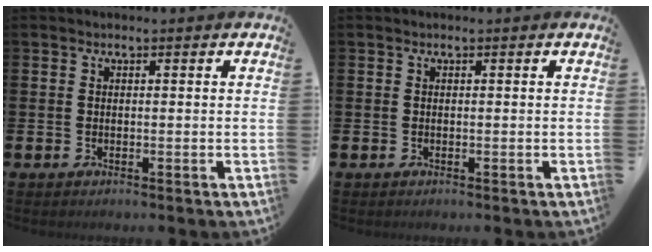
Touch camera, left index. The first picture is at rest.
{"total": 0.0}